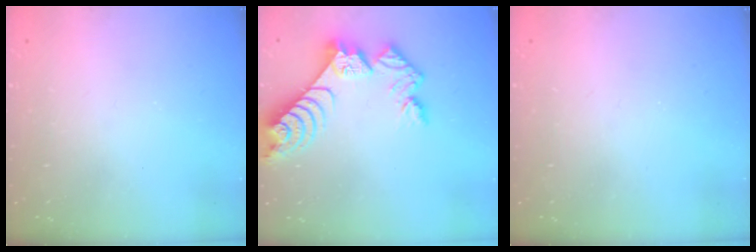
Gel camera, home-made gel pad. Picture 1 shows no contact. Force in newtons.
{"total": 12.0, "press": 11.9, "slide": 0.9}
{"total": 0.0}